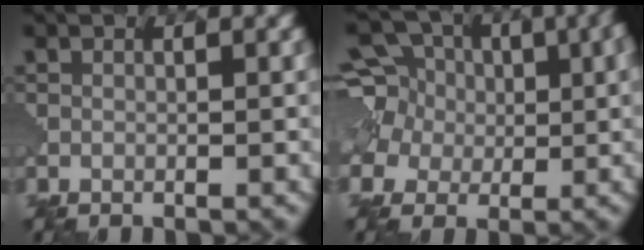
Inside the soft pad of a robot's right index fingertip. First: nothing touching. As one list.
[{"total": 8.8, "force": [2.3, 7.3, 4.2], "torque": [-0.096, 0.025, 0.023]}]